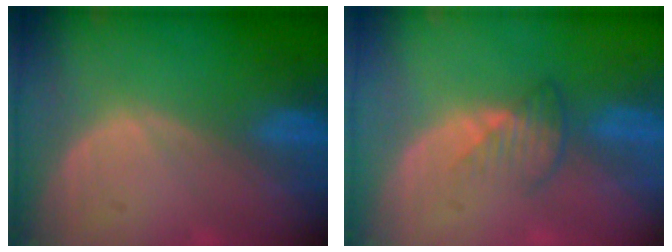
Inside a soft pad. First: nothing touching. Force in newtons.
{"total": 3.5, "press": 3.1, "slide": 1.6}